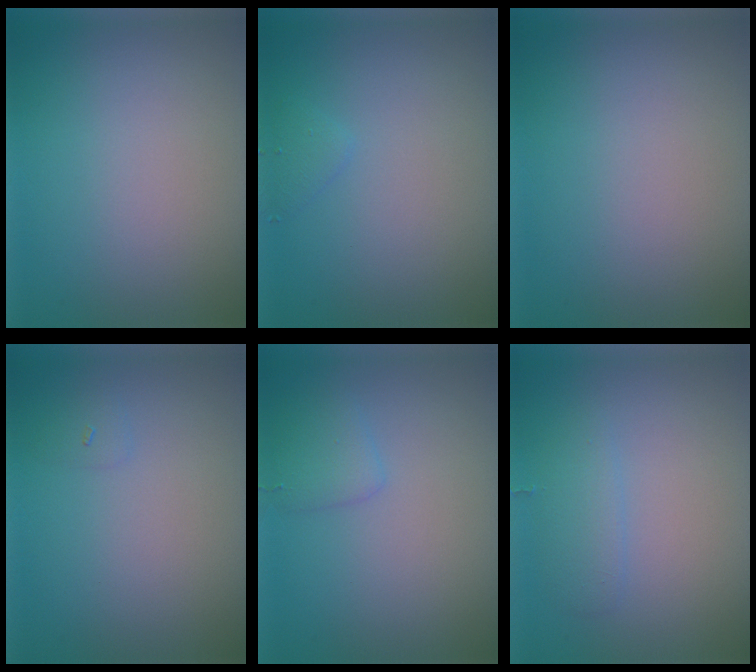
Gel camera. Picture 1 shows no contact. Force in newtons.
{"total": 0.9, "press": 0.9, "slide": 0.0}
{"total": 0.0}
{"total": 0.6, "press": 0.6, "slide": 0.1}
{"total": 1.7, "press": 1.7, "slide": 0.1}
{"total": 1.7, "press": 1.7, "slide": 0.2}